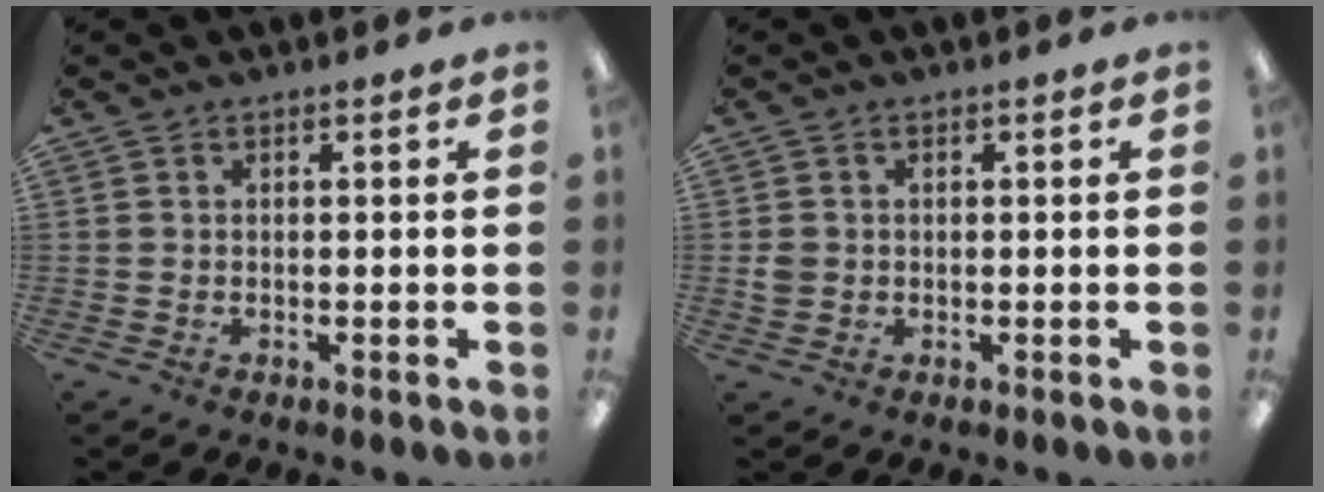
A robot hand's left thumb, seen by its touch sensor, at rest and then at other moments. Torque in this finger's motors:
{"motor_torque": [-0.06, 0.04, 0.11, -0.15, 0.00]}